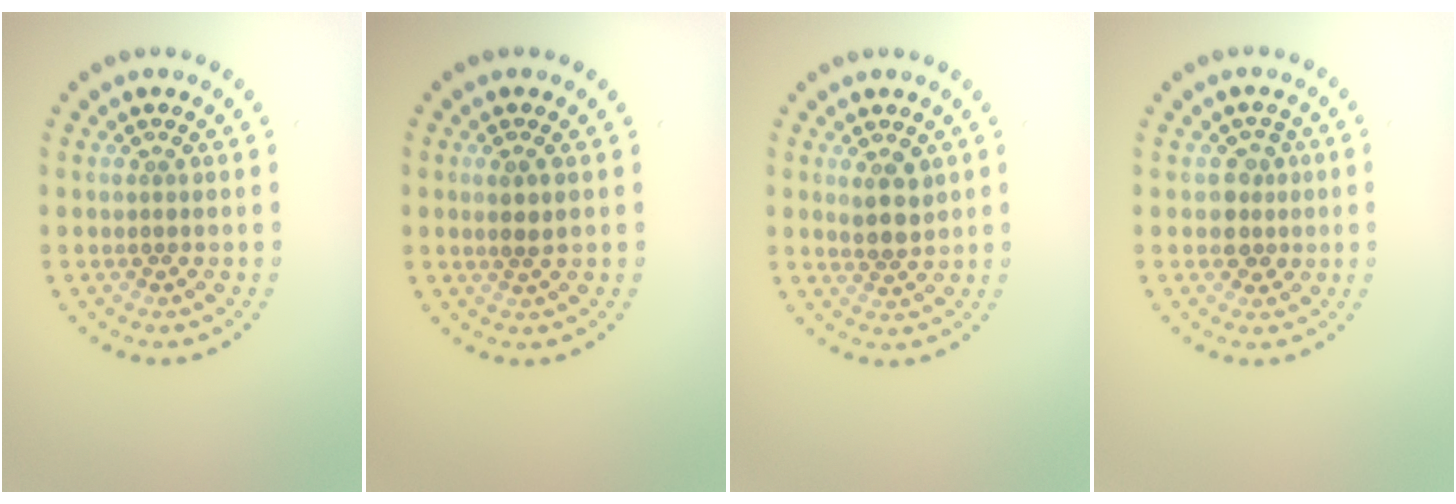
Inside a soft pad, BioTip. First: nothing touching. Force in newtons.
{"total": 1.2, "press": 1.0, "slide": 0.7}
{"total": 2.4, "press": 2.2, "slide": 1.0}
{"total": 2.1, "press": 1.9, "slide": 0.9}